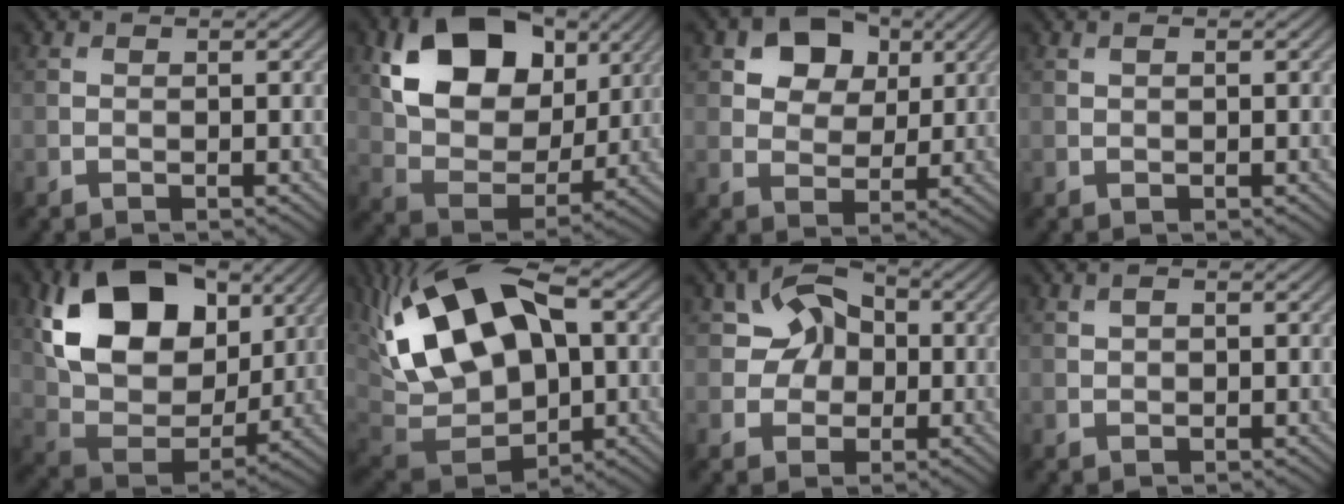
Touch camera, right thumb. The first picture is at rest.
{"total": 14.3, "force": [5.4, 9.7, 9.1], "torque": [-0.180, -0.003, 0.098]}
{"total": 8.3, "force": [3.8, 5.9, 4.5], "torque": [-0.101, 0.002, 0.055]}
{"total": 0.5, "force": [0.3, 0.3, 0.4], "torque": [-0.010, 0.001, 0.004]}
{"total": 16.0, "force": [6.1, 10.6, 10.3], "torque": [-0.208, -0.001, 0.113]}
{"total": 18.1, "force": [4.9, 10.0, 14.3], "torque": [-0.298, 0.027, 0.083]}
{"total": 7.0, "force": [0.9, 5.5, 4.2], "torque": [-0.077, 0.015, 0.001]}
{"total": 1.2, "force": [0.5, 0.6, 0.9], "torque": [-0.020, 0.002, 0.011]}